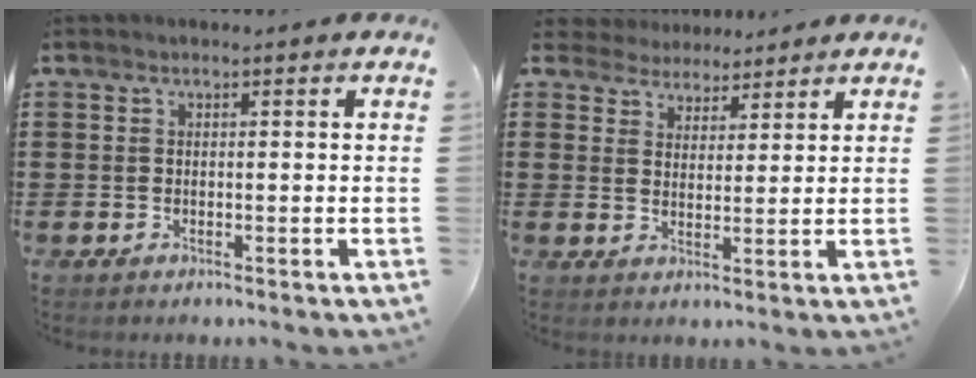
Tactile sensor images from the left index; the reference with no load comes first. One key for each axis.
{"total": 4.0, "fx": 3.6, "fy": 1.6, "fz": -0.3, "tx": -0.014, "ty": -0.002, "tz": 0.066}